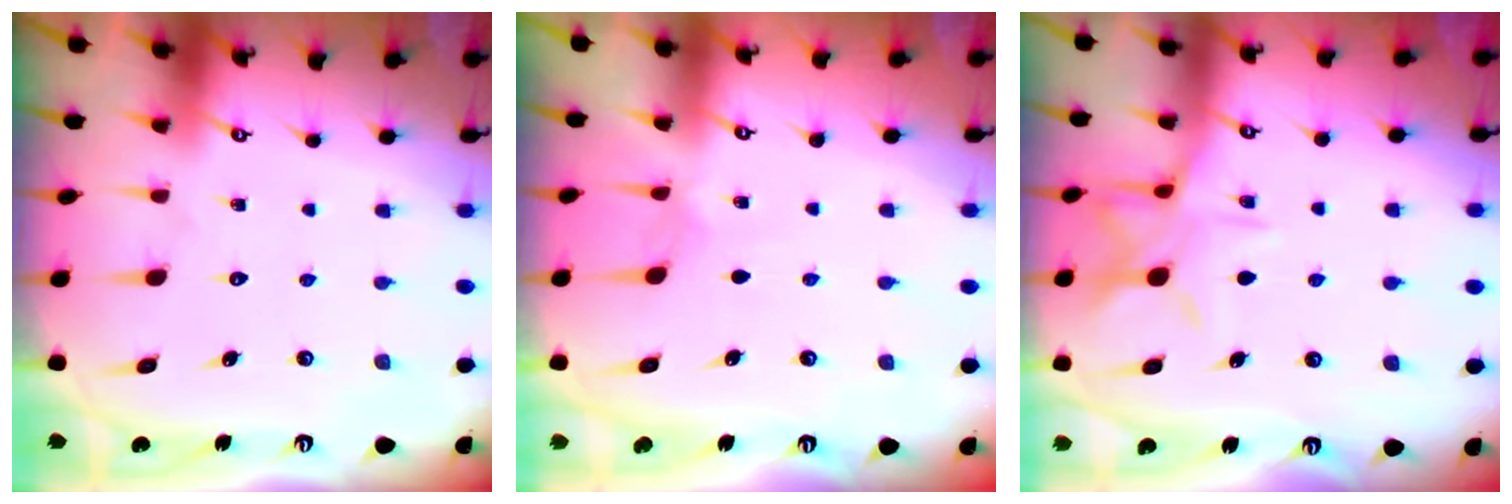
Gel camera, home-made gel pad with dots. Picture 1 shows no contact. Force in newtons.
{"total": 0.7, "press": 0.6, "slide": 0.3}
{"total": 9.5, "press": 9.5, "slide": 0.6}